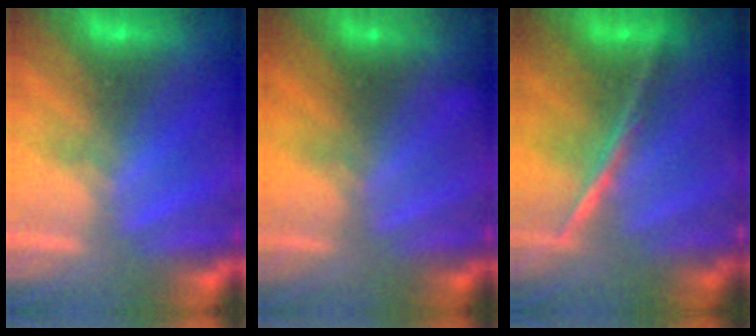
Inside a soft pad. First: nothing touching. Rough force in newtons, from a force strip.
{"total": 2.6}
{"total": 1.9}